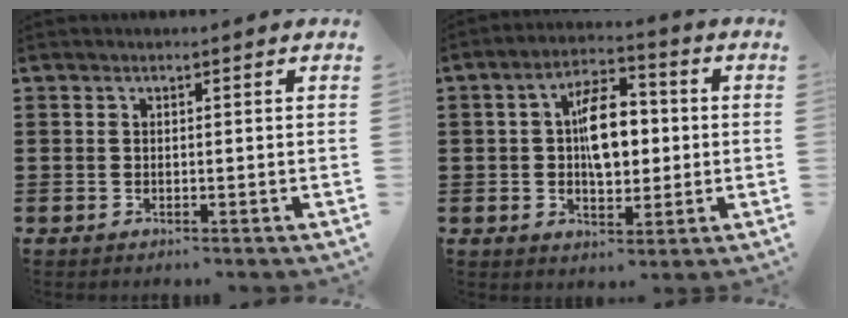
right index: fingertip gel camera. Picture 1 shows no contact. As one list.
[{"total": 8.9, "force": [0.9, 4.5, 7.7], "torque": [-0.132, 0.010, 0.013]}]